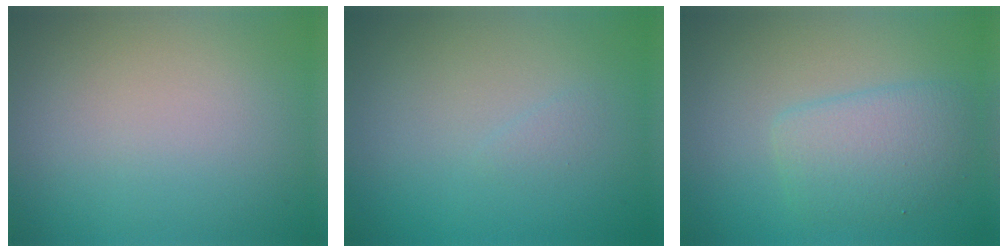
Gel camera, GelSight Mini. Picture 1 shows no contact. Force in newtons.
{"total": 0.5, "press": 0.5, "slide": 0.0}
{"total": 3.3, "press": 3.3, "slide": 0.1}